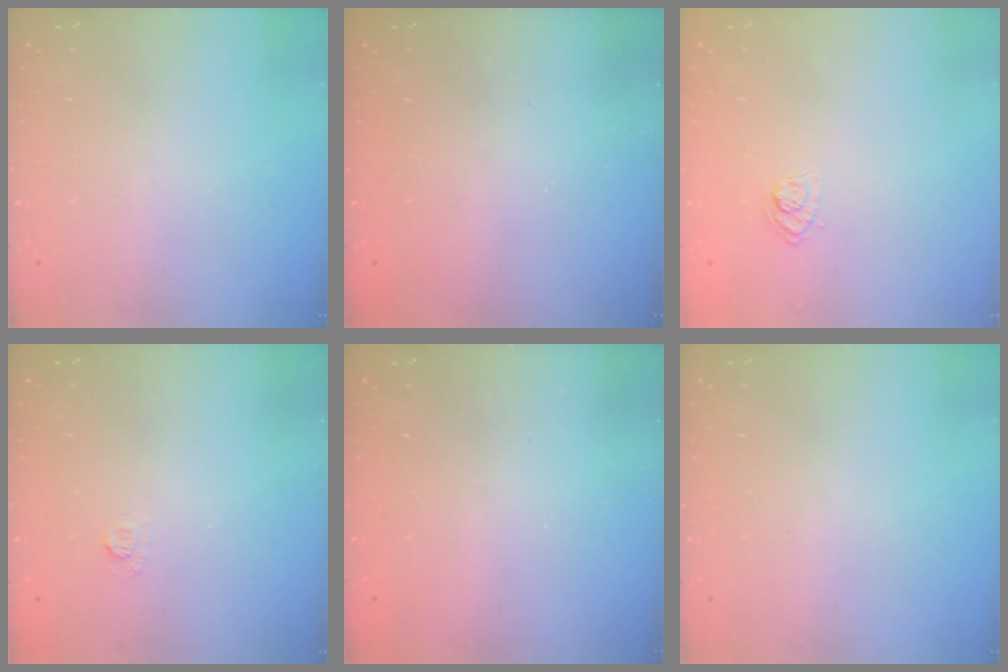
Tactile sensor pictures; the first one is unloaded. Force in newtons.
{"total": 2.4, "press": 2.3, "slide": 0.8}
{"total": 6.2, "press": 6.0, "slide": 1.6}
{"total": 2.7, "press": 2.5, "slide": 0.9}
{"total": 2.3, "press": 2.2, "slide": 0.8}
{"total": 0.0}